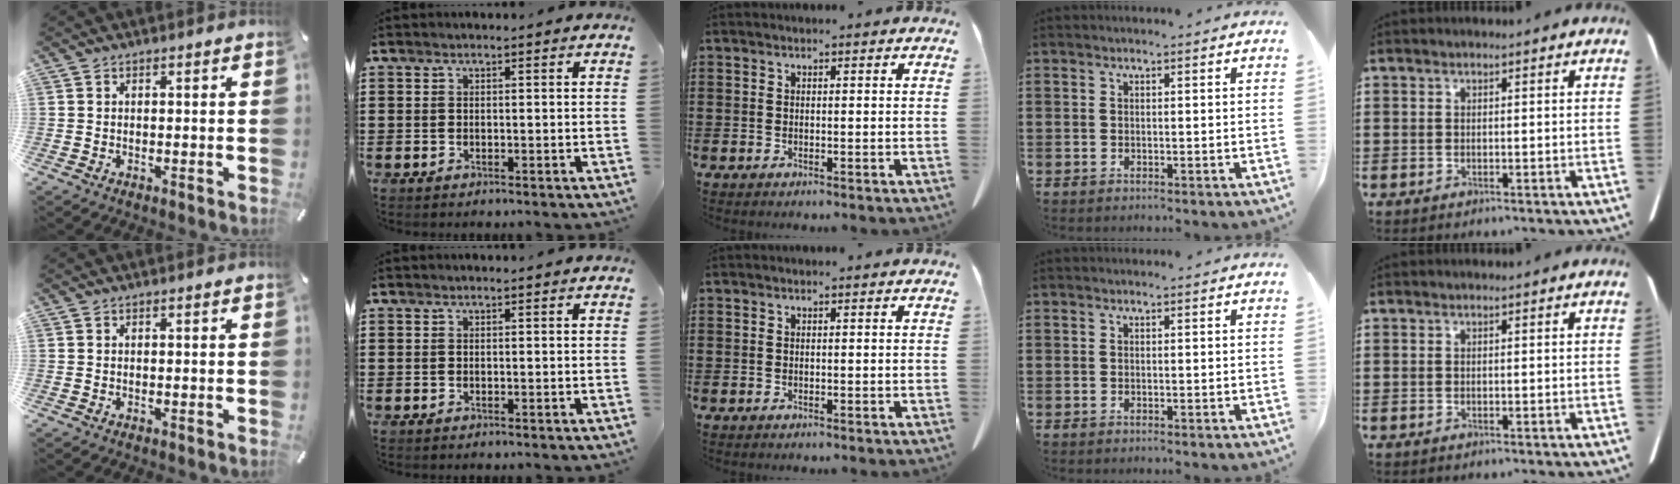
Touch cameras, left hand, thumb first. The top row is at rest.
{}